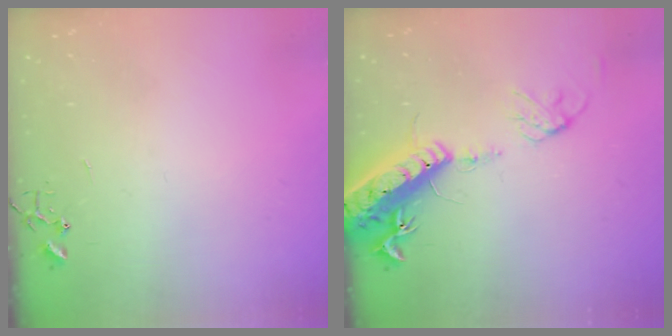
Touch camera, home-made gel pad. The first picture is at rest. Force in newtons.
{"total": 18.0, "press": 17.6, "slide": 4.1}